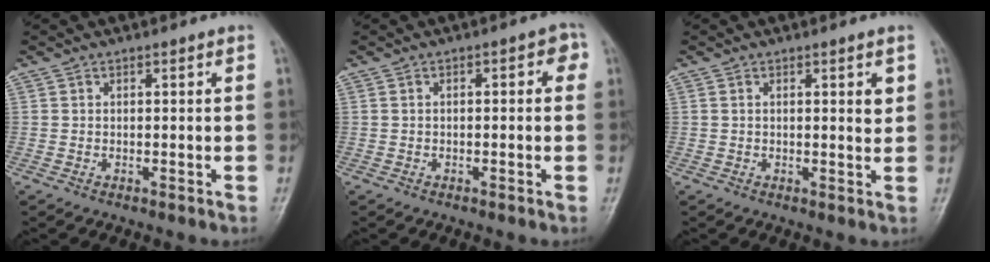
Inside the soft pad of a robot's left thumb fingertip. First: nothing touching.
{"total": 2.7, "force": [0.3, 1.4, 2.4], "torque": [-0.018, 0.017, -0.004]}
{"total": 2.3, "force": [0.8, 0.7, 2.1], "torque": [-0.021, -0.004, 0.010]}